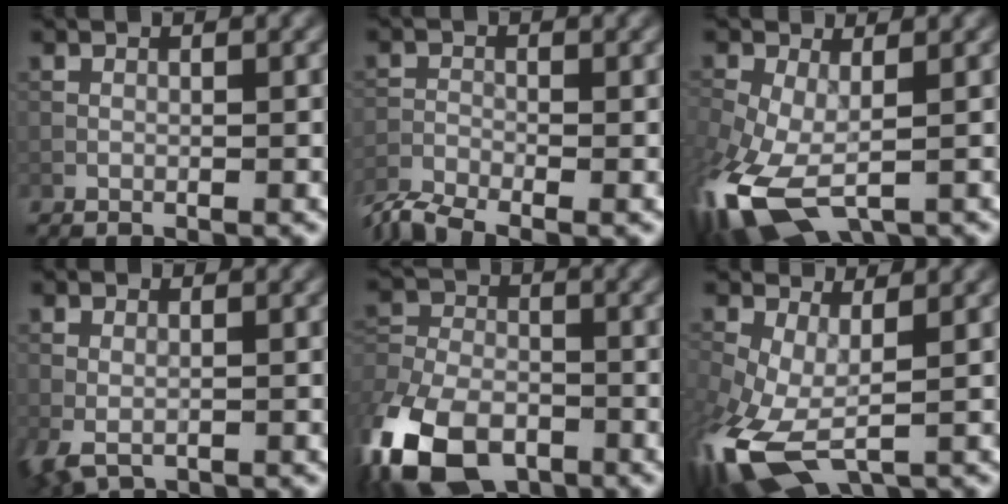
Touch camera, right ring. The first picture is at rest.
{"total": 4.3, "force": [-3.7, 0.9, 1.9], "torque": [-0.041, -0.014, -0.087]}
{"total": 11.1, "force": [-3.9, 6.0, 8.5], "torque": [-0.223, -0.047, -0.061]}
{"total": 3.6, "force": [-1.2, 2.5, 2.4], "torque": [-0.054, -0.009, -0.019]}
{"total": 14.3, "force": [-9.2, 8.3, 7.1], "torque": [-0.160, -0.043, -0.157]}
{"total": 10.3, "force": [-2.4, 5.9, 8.2], "torque": [-0.211, -0.036, -0.034]}